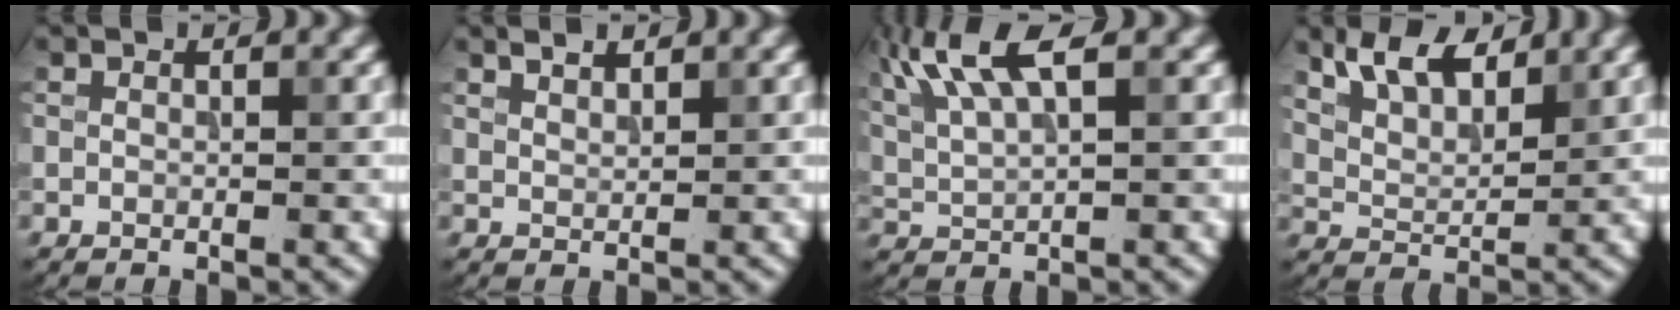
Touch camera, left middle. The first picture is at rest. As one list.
[{"total": 1.5, "force": [1.3, 0.3, 0.6], "torque": [-0.009, 0.001, 0.023]}, {"total": 6.9, "force": [3.4, 2.1, 5.6], "torque": [-0.120, 0.015, 0.068]}, {"total": 5.7, "force": [4.2, 2.2, 3.1], "torque": [-0.058, 0.017, 0.060]}]